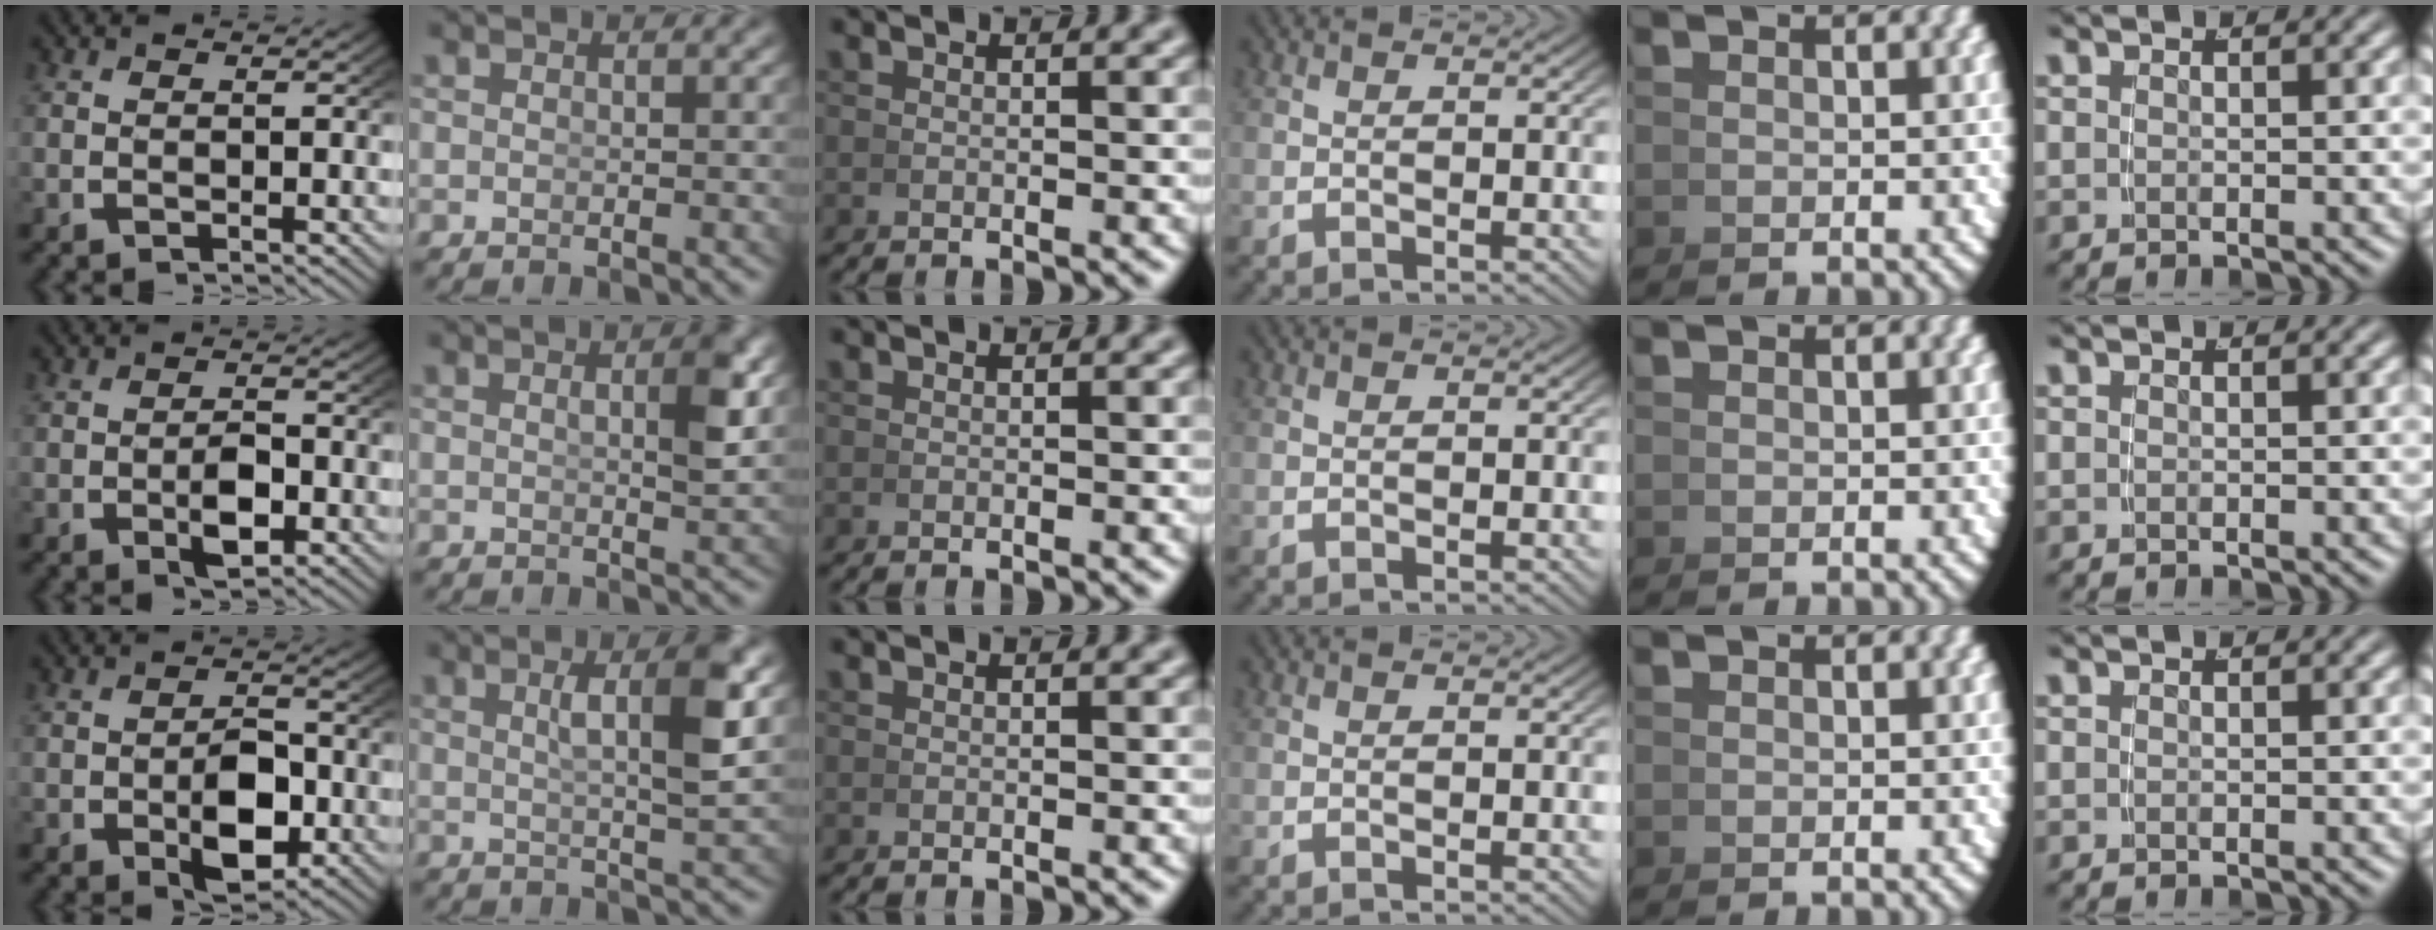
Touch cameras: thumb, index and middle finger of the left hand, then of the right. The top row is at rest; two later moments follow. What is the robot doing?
{"motion": "grasp_and_lifting", "object": "pen"}